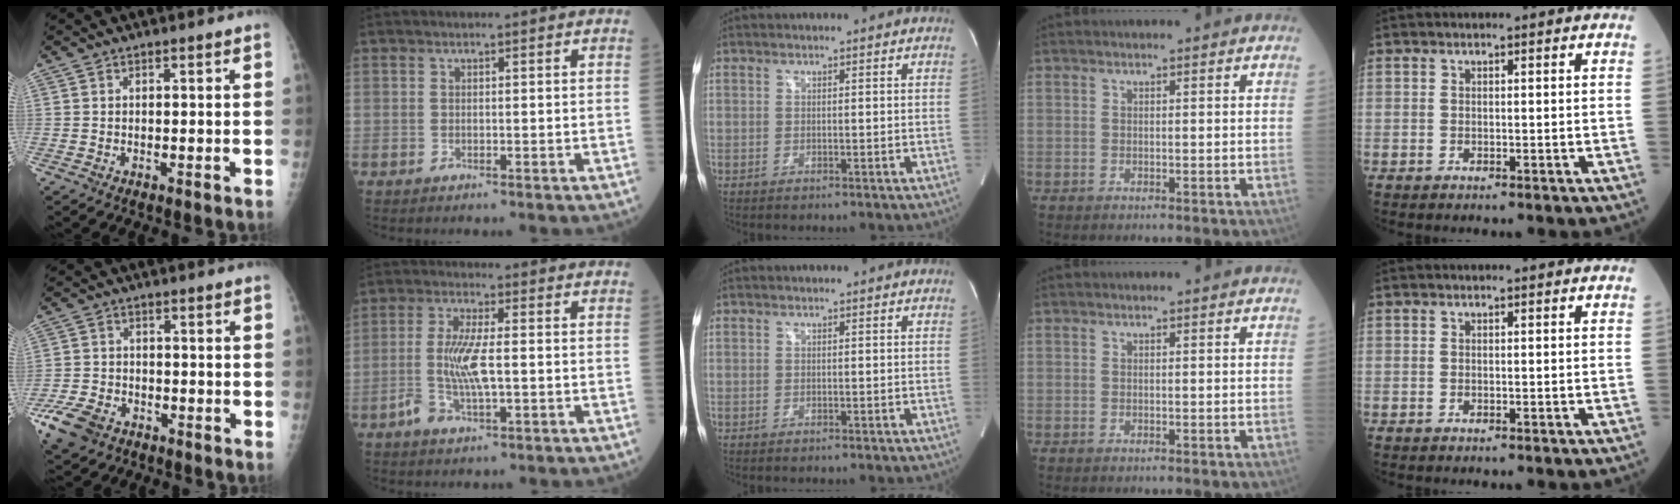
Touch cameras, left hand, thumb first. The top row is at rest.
{"thumb": {"total": 8.1, "force": [-4.7, 5.3, 3.9], "torque": [-0.084, 0.016, -0.084]}, "index": {"total": 6.7, "force": [-1.2, 1.7, 6.4], "torque": [-0.141, -0.002, -0.025]}}